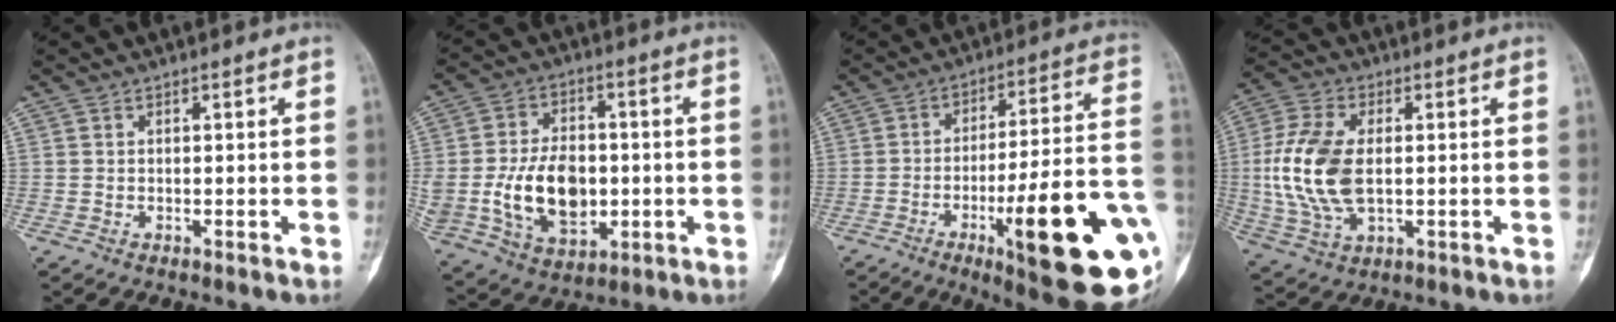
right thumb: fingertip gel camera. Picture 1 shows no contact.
{"total": 16.8, "force": [-1.5, 11.4, 12.2], "torque": [-0.200, 0.006, -0.005]}
{"total": 24.8, "force": [-7.7, 5.2, 23.0], "torque": [-0.285, 0.014, -0.098]}
{"total": 14.6, "force": [0.3, 8.2, 12.1], "torque": [-0.255, -0.001, 0.009]}